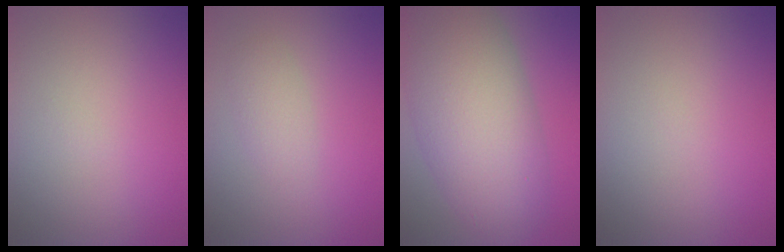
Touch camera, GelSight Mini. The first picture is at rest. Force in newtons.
{"total": 1.8, "press": 1.8, "slide": 0.0}
{"total": 11.1, "press": 11.0, "slide": 0.8}
{"total": 0.0}